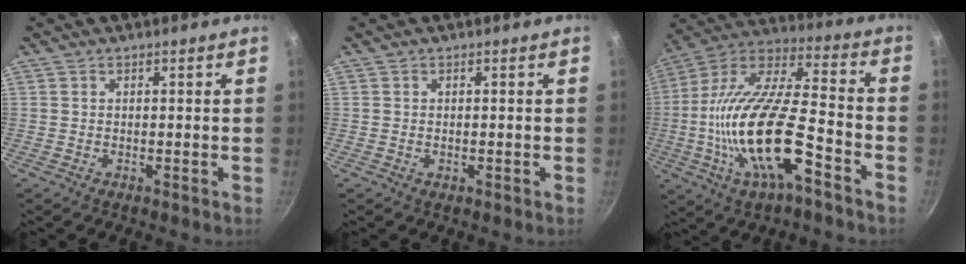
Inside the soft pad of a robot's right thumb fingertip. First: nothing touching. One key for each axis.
{"total": 0.8, "fx": -0.2, "fy": 0.4, "fz": 0.6, "tx": -0.010, "ty": 0.001, "tz": -0.003}
{"total": 23.1, "fx": -7.7, "fy": 8.3, "fz": 20.2, "tx": -0.373, "ty": 0.034, "tz": -0.154}